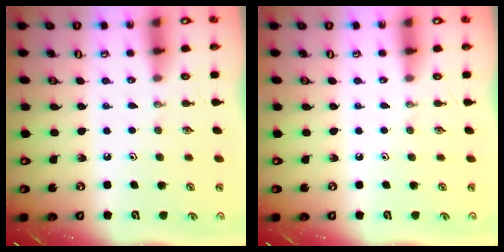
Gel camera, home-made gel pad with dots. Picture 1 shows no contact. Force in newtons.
{"total": 0.0}